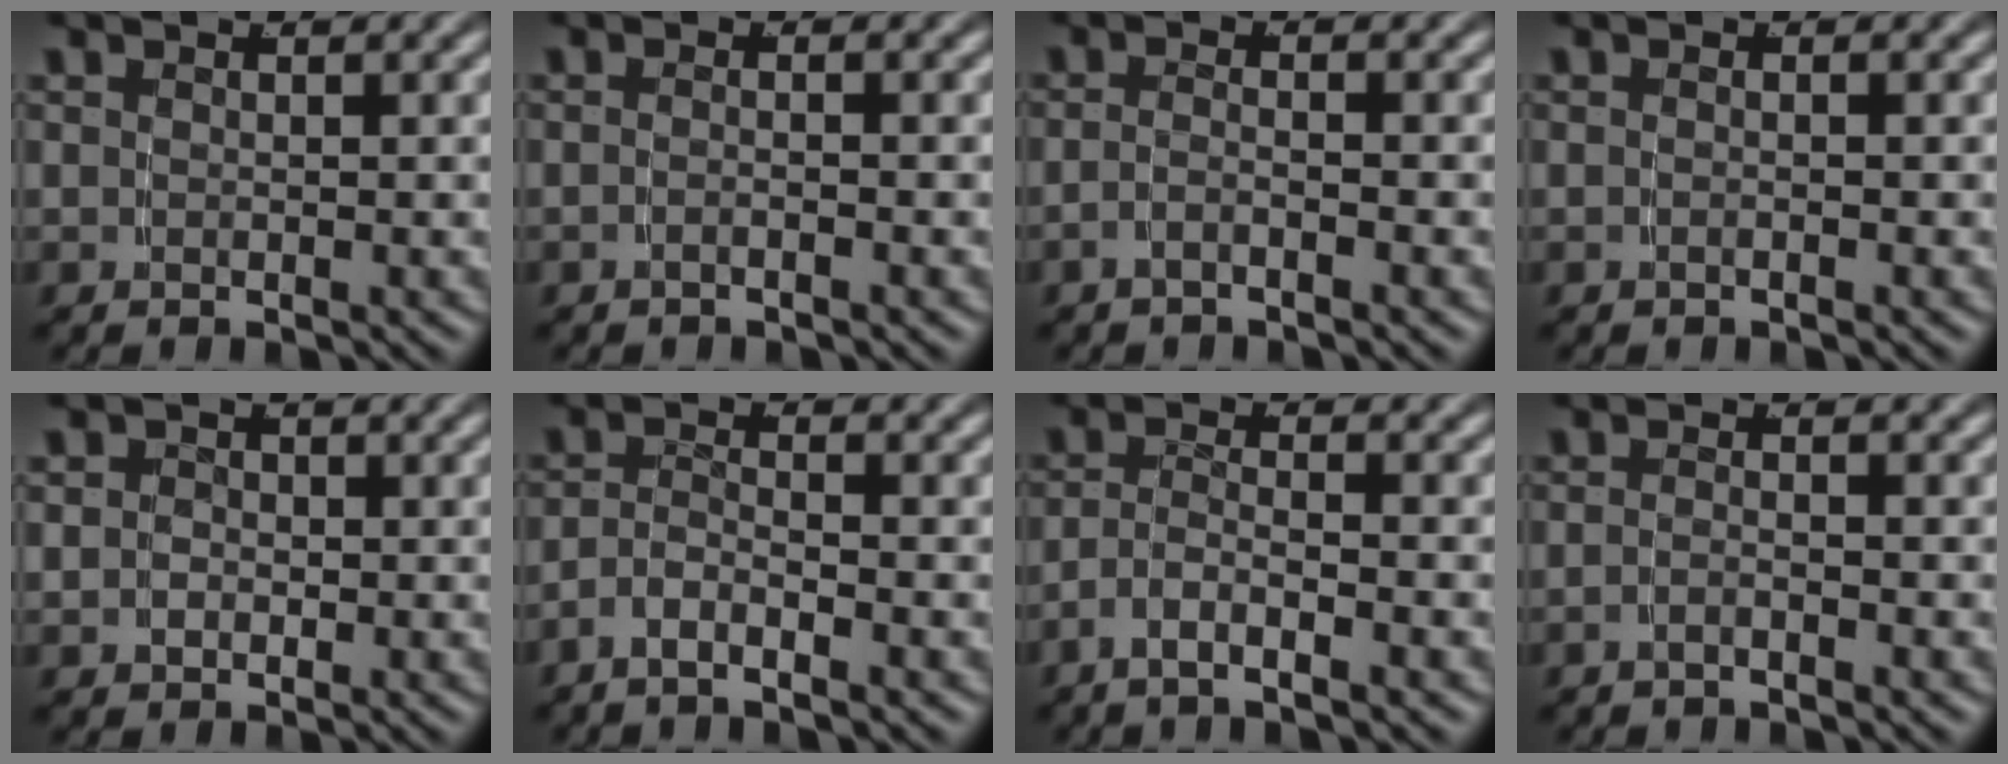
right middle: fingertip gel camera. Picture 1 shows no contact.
{"total": 1.4, "force": [-1.0, -0.7, 0.7], "torque": [-0.014, 0.001, -0.018]}
{"total": 1.9, "force": [-1.5, -0.5, 1.0], "torque": [-0.025, -0.009, -0.025]}
{"total": 0.8, "force": [-0.5, -0.5, 0.4], "torque": [-0.009, 0.002, -0.011]}
{"total": 1.7, "force": [-0.1, 1.5, 0.8], "torque": [-0.018, -0.006, 0.000]}
{"total": 2.5, "force": [-1.8, 0.4, 1.6], "torque": [-0.036, -0.007, -0.031]}
{"total": 2.8, "force": [-1.8, 0.4, 2.1], "torque": [-0.046, -0.010, -0.030]}
{"total": 1.7, "force": [-1.3, -0.7, 0.9], "torque": [-0.018, -0.004, -0.023]}